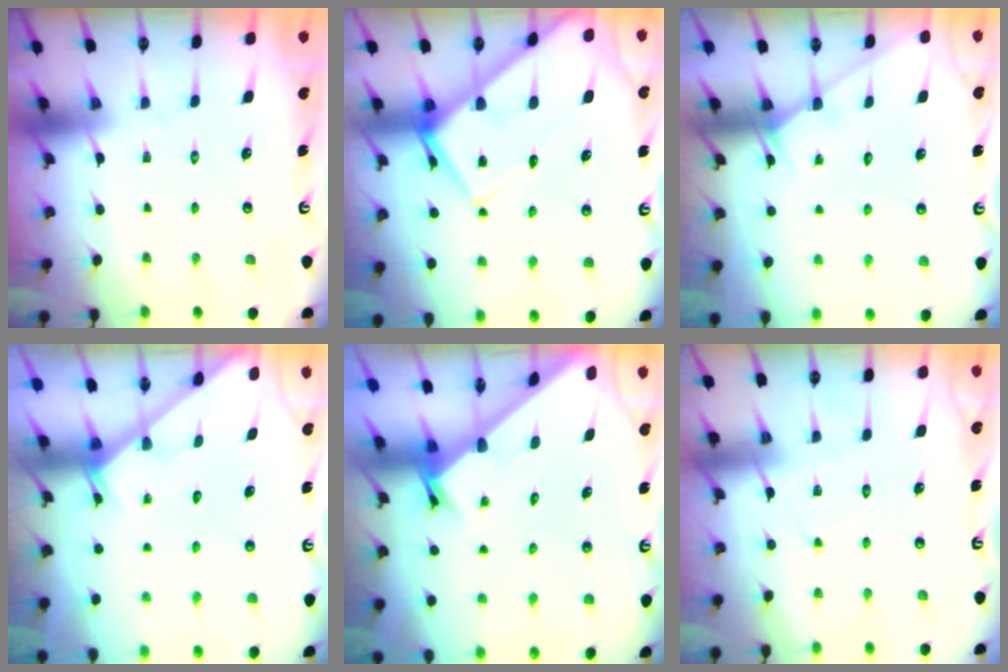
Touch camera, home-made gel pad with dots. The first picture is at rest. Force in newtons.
{"total": 10.3, "press": 10.3, "slide": 0.7}
{"total": 3.0, "press": 3.0, "slide": 0.3}
{"total": 2.0, "press": 2.0, "slide": 0.1}
{"total": 2.6, "press": 2.6, "slide": 0.3}
{"total": 5.1, "press": 5.1, "slide": 0.5}